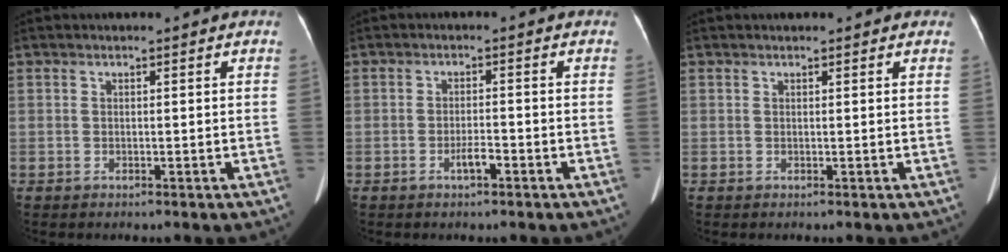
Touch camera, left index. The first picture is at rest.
{"total": 2.2, "force": [-1.5, 0.4, 1.6], "torque": [-0.031, -0.002, -0.025]}
{"total": 2.4, "force": [1.9, 1.0, 1.2], "torque": [-0.009, 0.021, 0.017]}